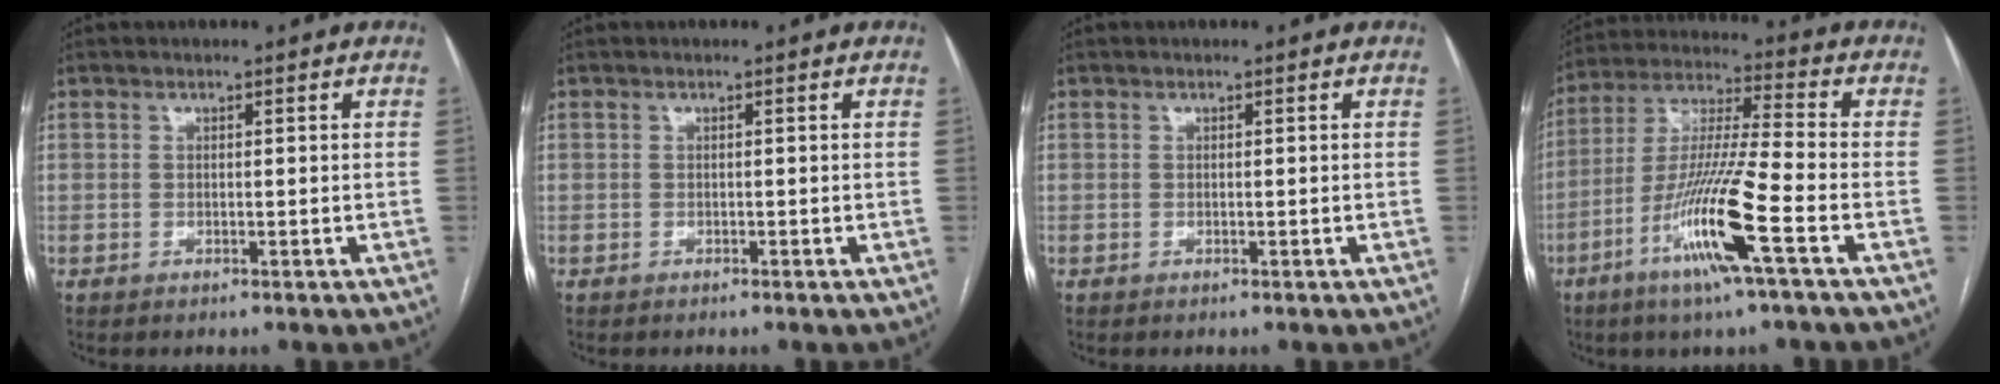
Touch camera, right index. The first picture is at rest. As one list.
[{"total": 0.0}, {"total": 0.0}, {"total": 14.8, "force": [-6.4, -0.4, 13.4], "torque": [-0.270, -0.015, -0.125]}]